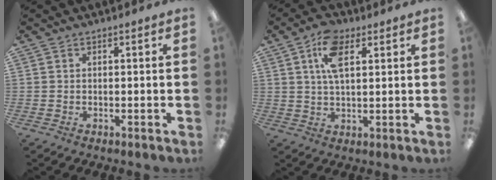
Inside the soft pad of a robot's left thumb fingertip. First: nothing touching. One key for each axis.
{"total": 9.4, "fx": 3.9, "fy": 4.9, "fz": 7.0, "tx": -0.129, "ty": 0.004, "tz": 0.070}